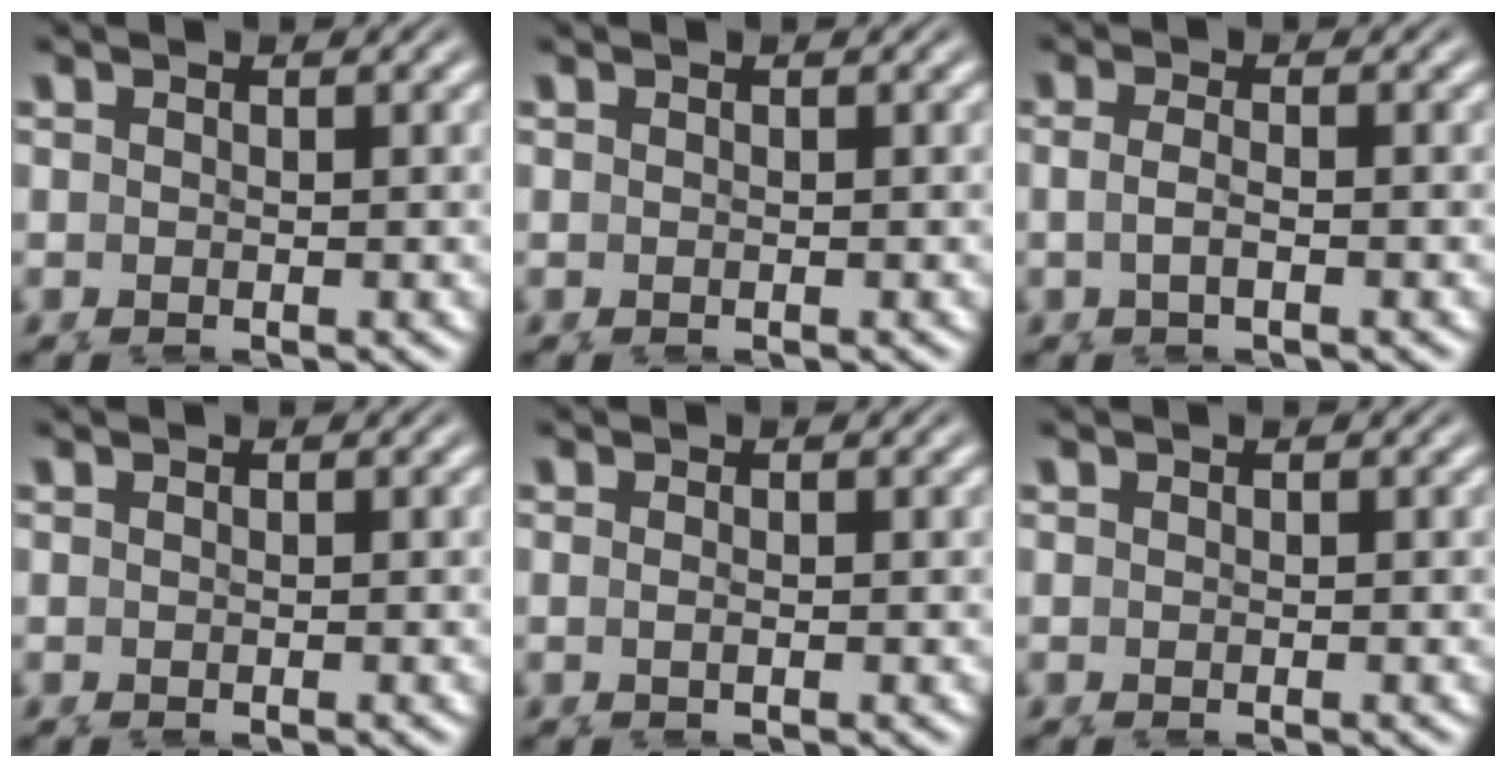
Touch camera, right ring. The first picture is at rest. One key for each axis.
{"total": 0.0}
{"total": 1.6, "fx": -0.3, "fy": 0.1, "fz": 1.6, "tx": -0.044, "ty": -0.014, "tz": 0.004}
{"total": 0.0}
{"total": 0.8, "fx": 0.0, "fy": -0.5, "fz": 0.6, "tx": -0.018, "ty": -0.002, "tz": 0.002}
{"total": 0.0}